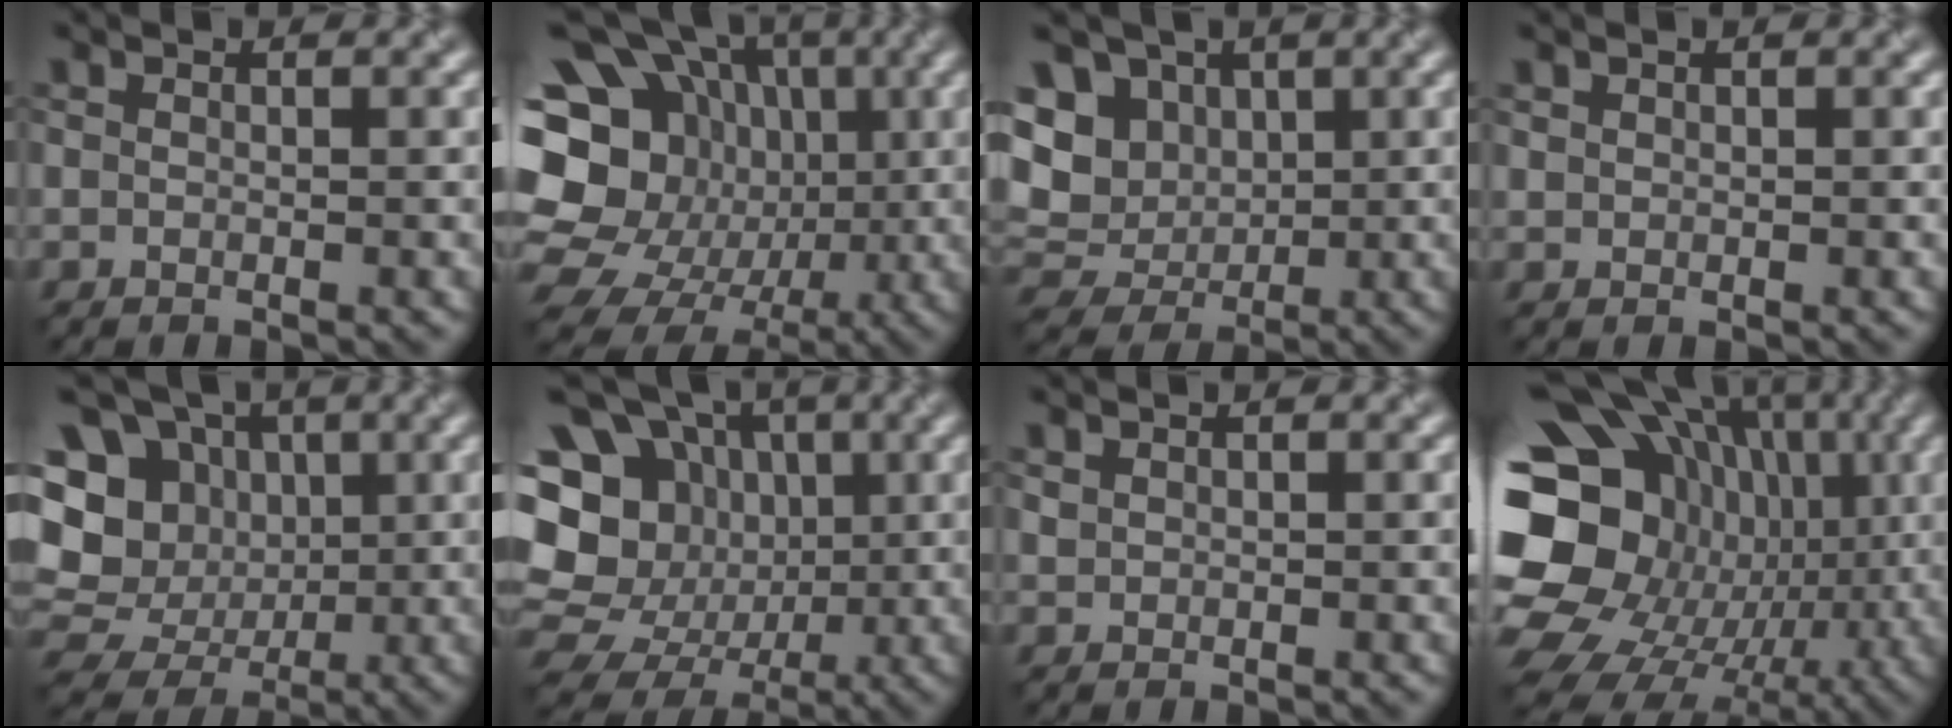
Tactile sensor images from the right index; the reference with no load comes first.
{"total": 21.9, "force": [0.6, 19.4, 10.2], "torque": [-0.205, 0.037, -0.020]}
{"total": 8.0, "force": [1.8, 6.5, 4.2], "torque": [-0.084, 0.022, 0.012]}
{"total": 0.6, "force": [0.5, 0.4, 0.0], "torque": [0.001, -0.001, 0.013]}
{"total": 14.5, "force": [1.4, 12.7, 6.8], "torque": [-0.166, 0.039, 0.011]}
{"total": 18.5, "force": [0.8, 16.7, 7.8], "torque": [-0.183, 0.022, -0.002]}
{"total": 0.6, "force": [0.5, 0.3, 0.1], "torque": [-0.003, -0.001, 0.014]}
{"total": 22.8, "force": [-0.5, 19.1, 12.5], "torque": [-0.251, 0.014, -0.037]}